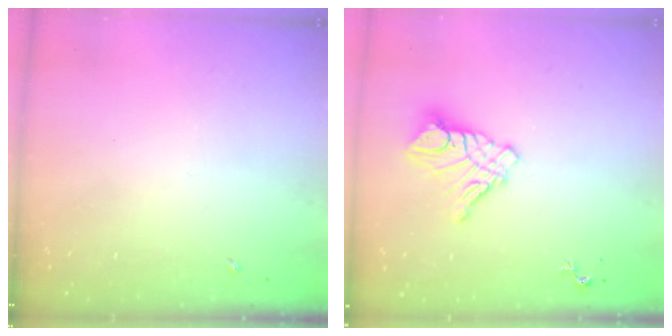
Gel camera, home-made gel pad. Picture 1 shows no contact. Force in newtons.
{"total": 11.5, "press": 11.4, "slide": 0.8}